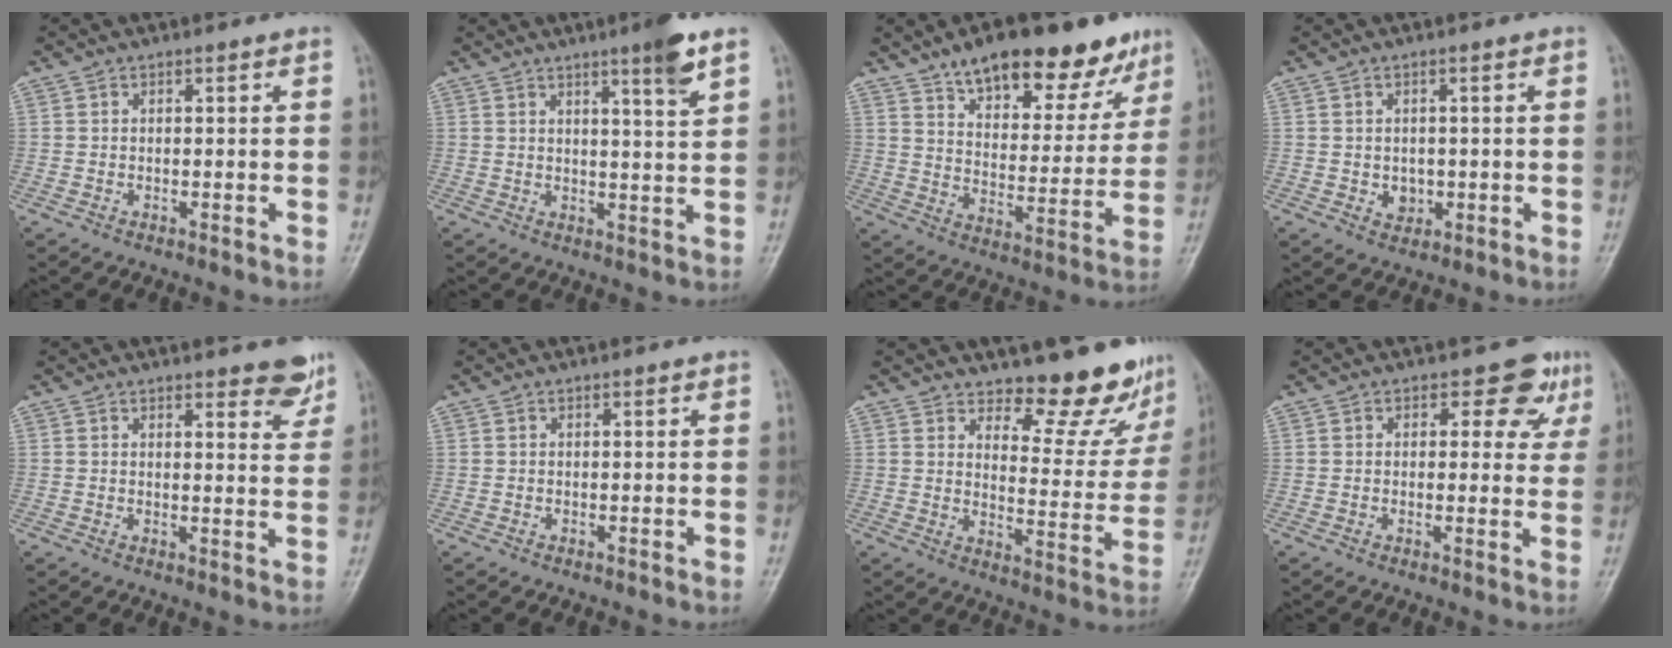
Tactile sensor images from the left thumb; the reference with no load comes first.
{"total": 6.1, "force": [3.8, 0.2, 4.8], "torque": [-0.068, -0.024, 0.056]}
{"total": 20.7, "force": [14.0, 8.5, 12.6], "torque": [-0.135, -0.048, 0.213]}
{"total": 2.7, "force": [-0.3, 2.3, 1.5], "torque": [-0.011, 0.000, 0.002]}
{"total": 5.1, "force": [3.8, 1.6, 3.1], "torque": [-0.013, -0.024, 0.044]}
{"total": 0.0}
{"total": 12.7, "force": [11.4, 4.0, 3.8], "torque": [-0.012, -0.110, 0.143]}
{"total": 5.6, "force": [3.1, 3.8, 2.7], "torque": [0.007, -0.010, 0.029]}